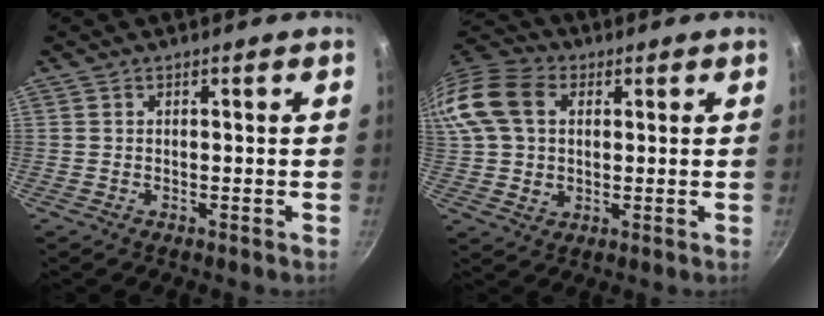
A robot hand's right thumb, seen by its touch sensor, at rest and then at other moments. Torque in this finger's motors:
{"motor_torque": [-0.92, 1.50, 0.38, -0.26, 0.20]}